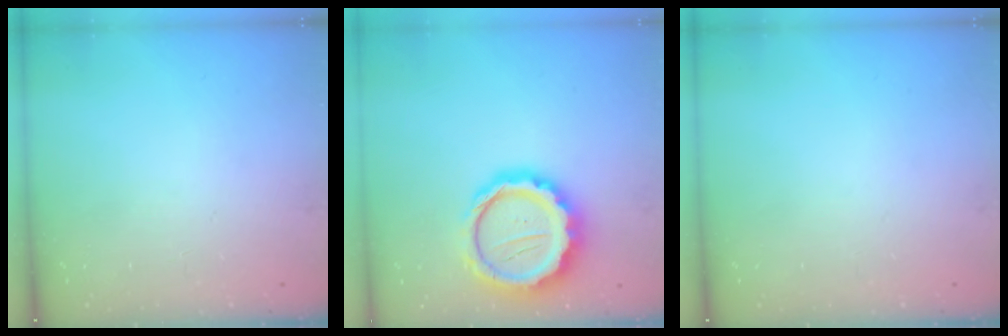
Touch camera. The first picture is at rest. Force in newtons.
{"total": 17.0, "press": 16.6, "slide": 3.5}
{"total": 0.0}